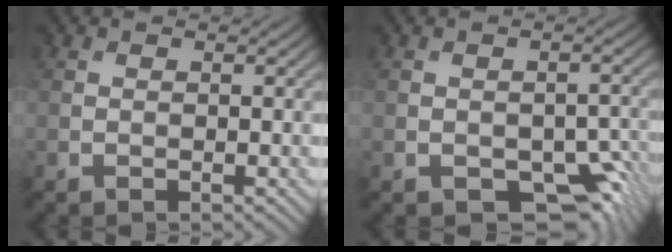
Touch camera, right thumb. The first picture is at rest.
{"total": 7.2, "force": [-3.5, 4.3, 4.6], "torque": [-0.065, -0.017, -0.042]}